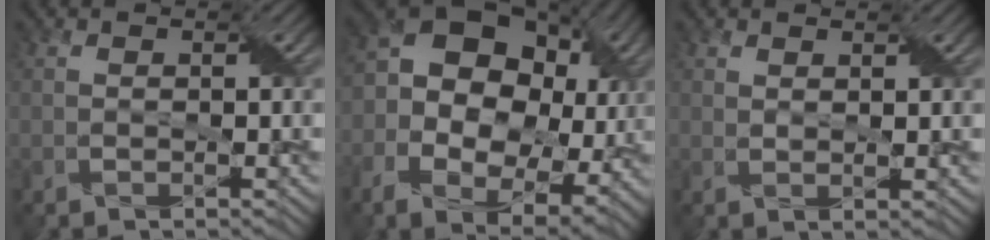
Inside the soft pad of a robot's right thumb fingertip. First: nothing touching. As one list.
[{"total": 16.2, "force": [0.6, 11.5, 11.4], "torque": [-0.211, -0.012, 0.020]}, {"total": 1.4, "force": [1.1, 0.2, 0.7], "torque": [-0.019, -0.001, 0.022]}]